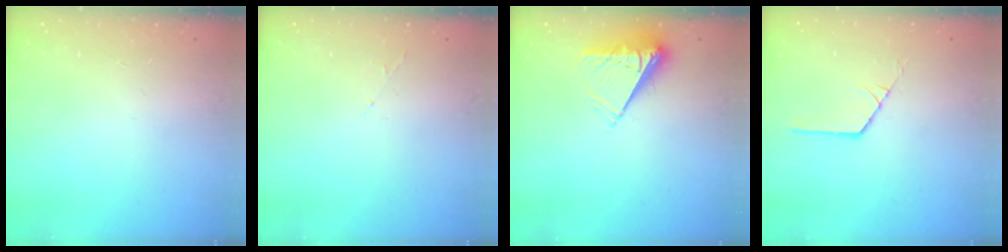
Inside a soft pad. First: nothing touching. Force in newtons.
{"total": 2.8, "press": 2.8, "slide": 0.5}
{"total": 7.8, "press": 7.8, "slide": 1.0}
{"total": 1.3, "press": 1.3, "slide": 0.1}